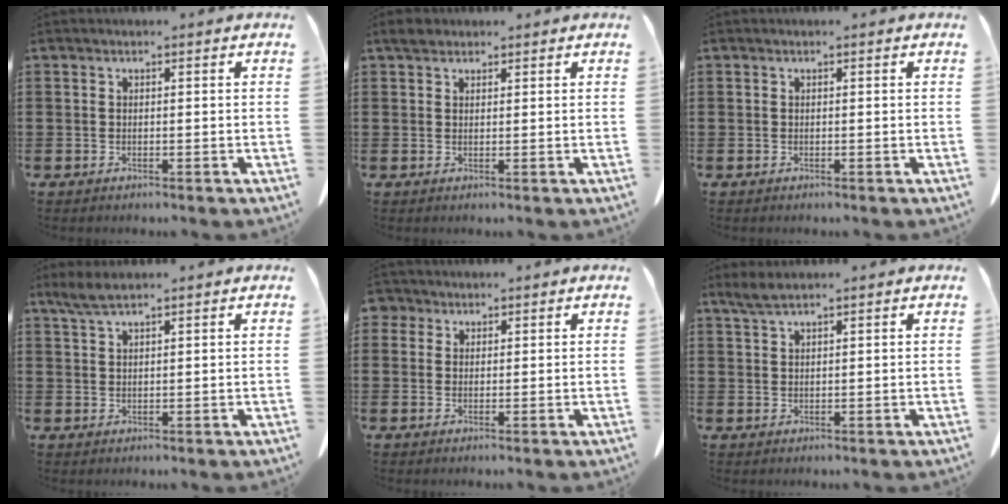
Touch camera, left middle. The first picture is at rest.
{"total": 1.9, "force": [1.6, 0.9, 0.6], "torque": [-0.008, 0.003, 0.028]}
{"total": 0.0}
{"total": 2.9, "force": [2.1, 0.5, 1.9], "torque": [-0.043, 0.001, 0.038]}
{"total": 2.1, "force": [1.4, 1.5, 0.4], "torque": [-0.016, 0.007, 0.025]}
{"total": 2.3, "force": [1.8, 0.3, 1.4], "torque": [-0.032, 0.001, 0.032]}